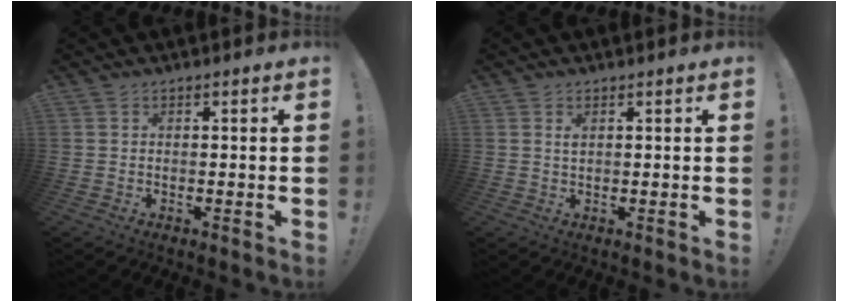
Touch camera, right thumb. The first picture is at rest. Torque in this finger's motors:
{"motor_torque": [0.19, 0.06, -0.16, 0.27, 0.07]}